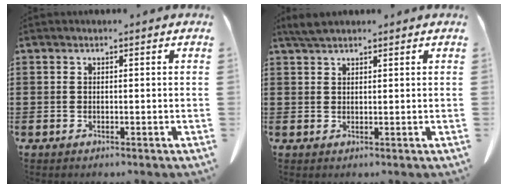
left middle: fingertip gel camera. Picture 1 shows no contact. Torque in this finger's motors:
{"motor_torque": [0.02, 0.01, 0.02, 0.01]}